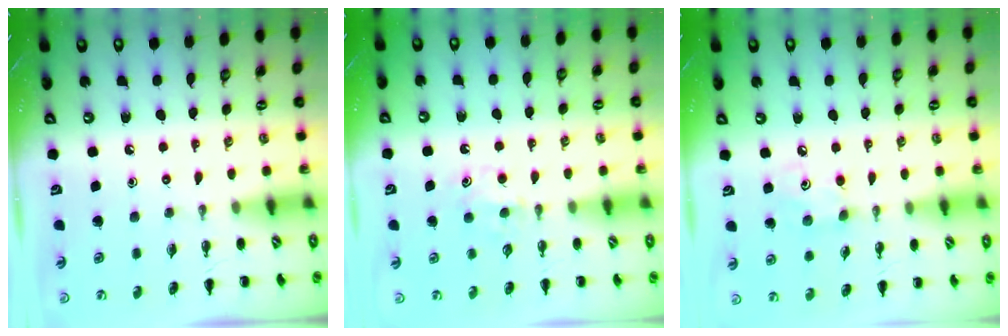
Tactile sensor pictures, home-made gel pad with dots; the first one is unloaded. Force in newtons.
{"total": 4.8, "press": 4.6, "slide": 1.3}
{"total": 3.0, "press": 3.0, "slide": 0.6}